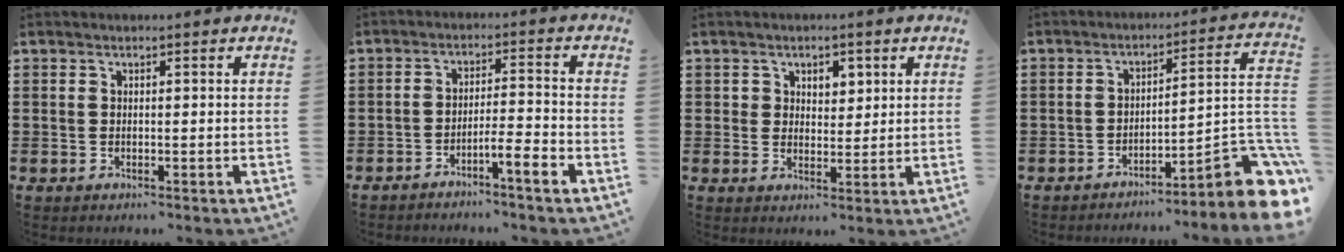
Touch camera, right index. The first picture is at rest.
{"total": 4.6, "force": [-3.5, 0.0, 3.0], "torque": [-0.052, -0.002, -0.064]}
{"total": 2.8, "force": [1.7, 2.2, 0.5], "torque": [-0.021, 0.013, 0.029]}
{"total": 7.9, "force": [-4.8, 1.6, 6.1], "torque": [-0.077, -0.009, -0.092]}